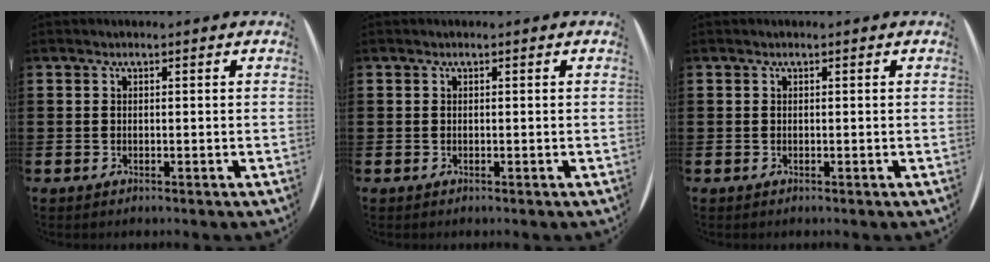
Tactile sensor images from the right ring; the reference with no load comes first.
{"total": 0.0}
{"total": 0.0}